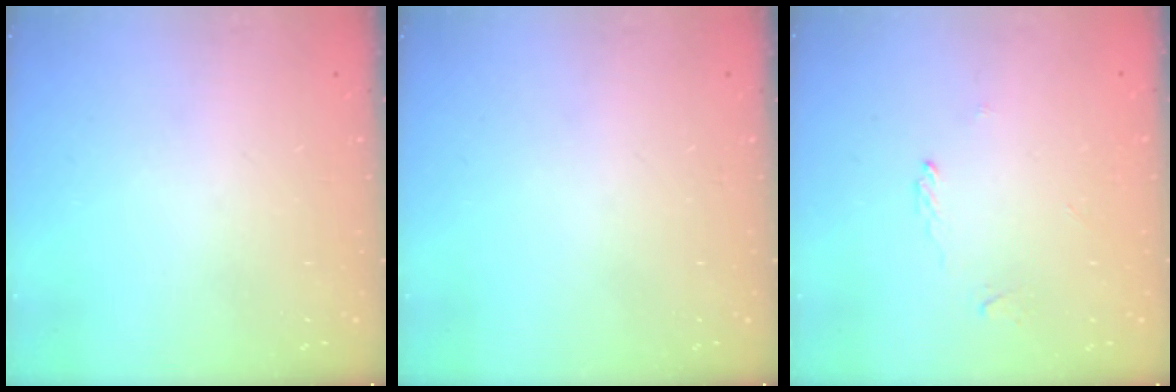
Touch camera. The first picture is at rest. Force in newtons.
{"total": 0.0}
{"total": 1.7, "press": 1.7, "slide": 0.3}